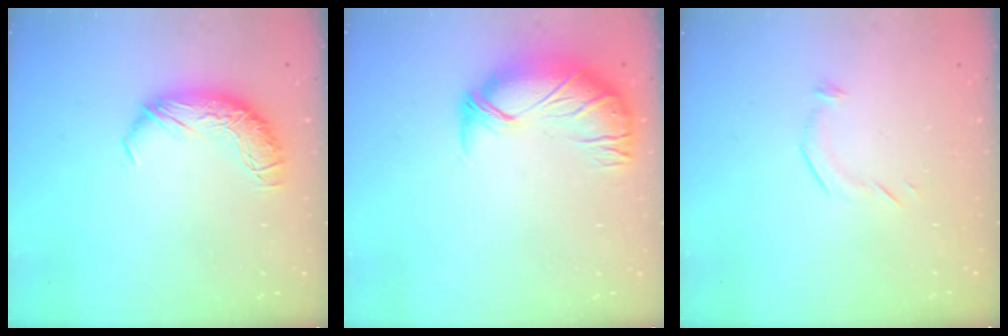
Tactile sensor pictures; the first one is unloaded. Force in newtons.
{"total": 2.8, "press": 0.9, "slide": 2.6}
{"total": 5.2, "press": 5.2, "slide": 0.8}